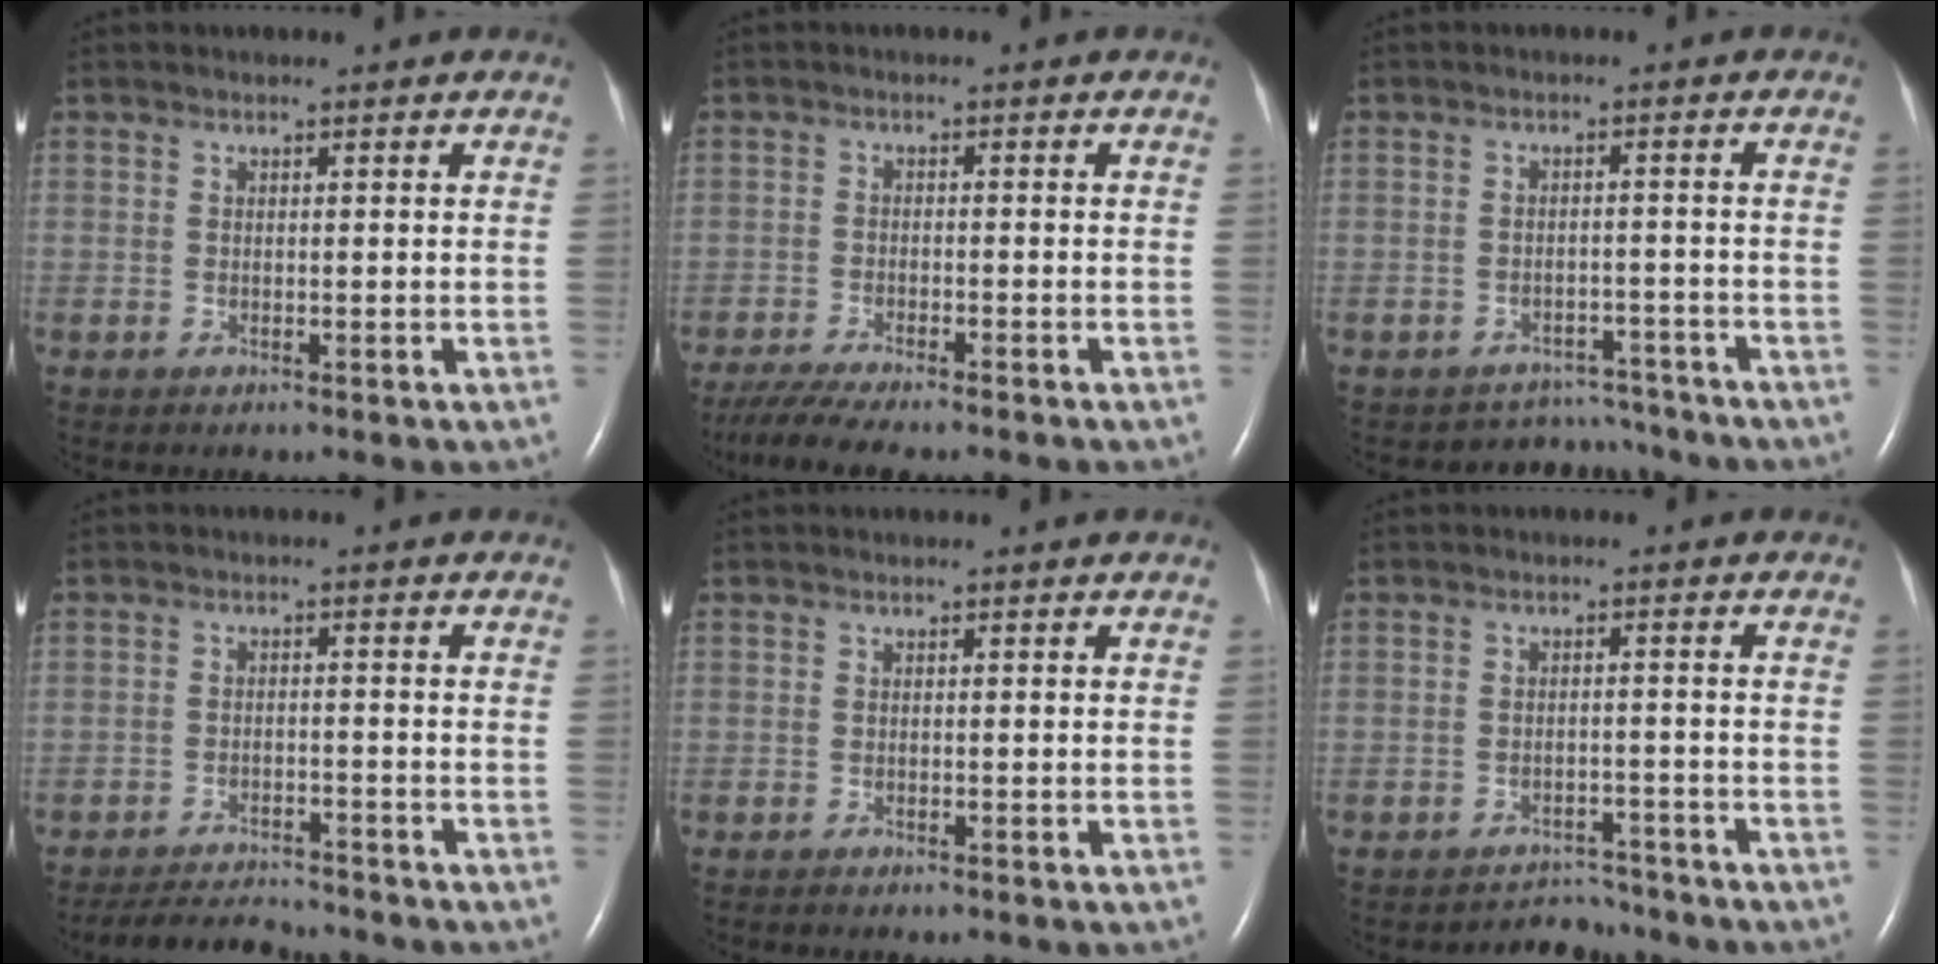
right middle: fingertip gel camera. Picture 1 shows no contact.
{"total": 8.5, "force": [-7.2, 0.9, 4.4], "torque": [-0.074, -0.016, -0.115]}
{"total": 5.3, "force": [-4.8, 1.7, -1.5], "torque": [0.020, 0.025, -0.062]}
{"total": 6.1, "force": [-6.0, 0.4, 0.7], "torque": [-0.017, -0.012, -0.100]}
{"total": 0.0}
{"total": 3.9, "force": [-3.5, 0.9, -1.3], "torque": [0.017, 0.013, -0.050]}